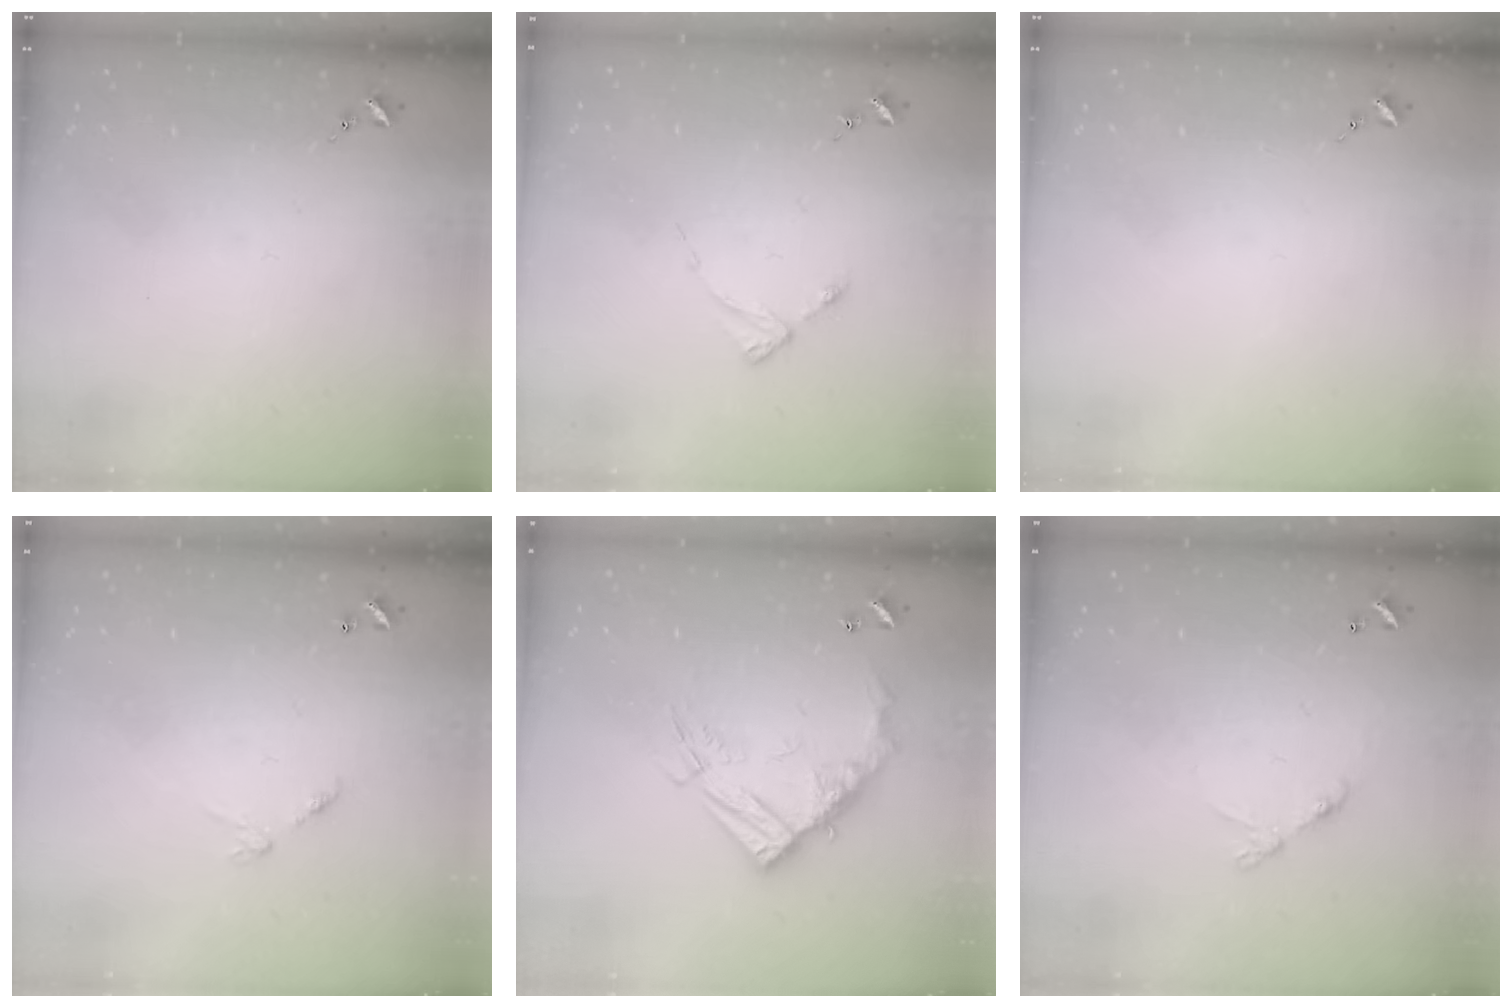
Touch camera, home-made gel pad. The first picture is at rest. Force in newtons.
{"total": 2.9, "press": 2.8, "slide": 0.4}
{"total": 0.0}
{"total": 5.8, "press": 5.8, "slide": 0.4}
{"total": 16.2, "press": 16.2, "slide": 1.4}
{"total": 6.8, "press": 6.8, "slide": 0.5}